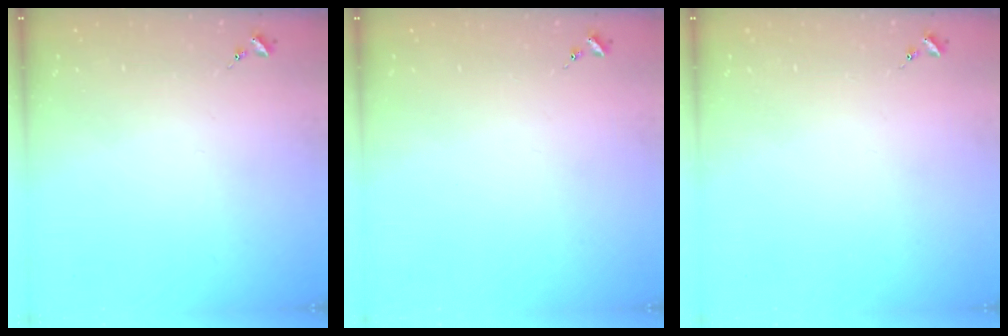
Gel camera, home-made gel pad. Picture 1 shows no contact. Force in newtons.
{"total": 0.0}
{"total": 0.0}